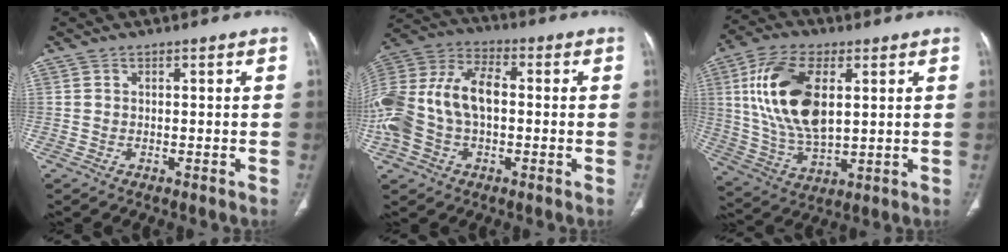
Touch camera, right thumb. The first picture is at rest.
{"total": 20.0, "force": [-0.8, 12.9, 15.3], "torque": [-0.352, 0.038, -0.013]}
{"total": 18.0, "force": [4.5, 8.8, 15.0], "torque": [-0.297, -0.011, 0.091]}